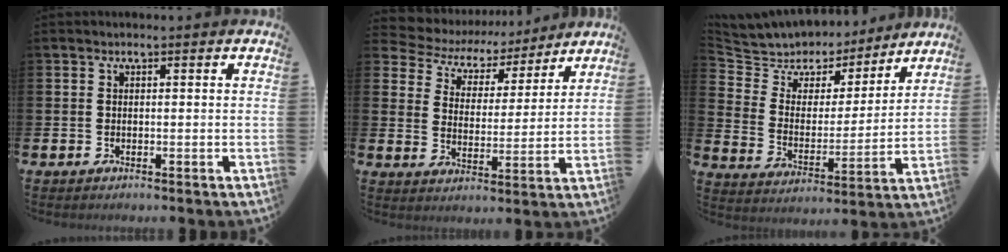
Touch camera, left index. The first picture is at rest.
{"total": 6.2, "force": [5.3, 3.2, 0.5], "torque": [-0.046, -0.041, 0.089]}
{"total": 7.2, "force": [6.4, 3.2, 0.2], "torque": [-0.058, -0.051, 0.114]}